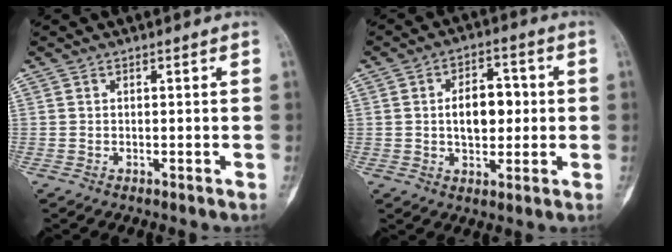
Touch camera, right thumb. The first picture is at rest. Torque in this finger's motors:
{"motor_torque": [1.25, 1.18, 0.07, -0.15, 0.31]}